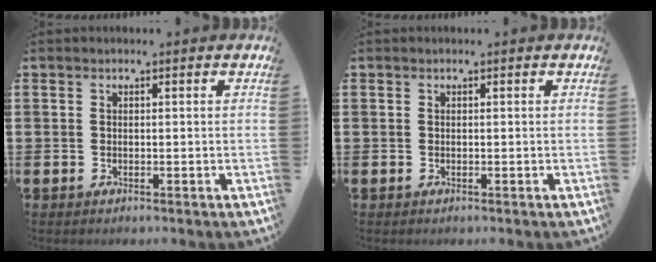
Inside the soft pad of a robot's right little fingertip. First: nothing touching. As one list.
[{"total": 0.0}]